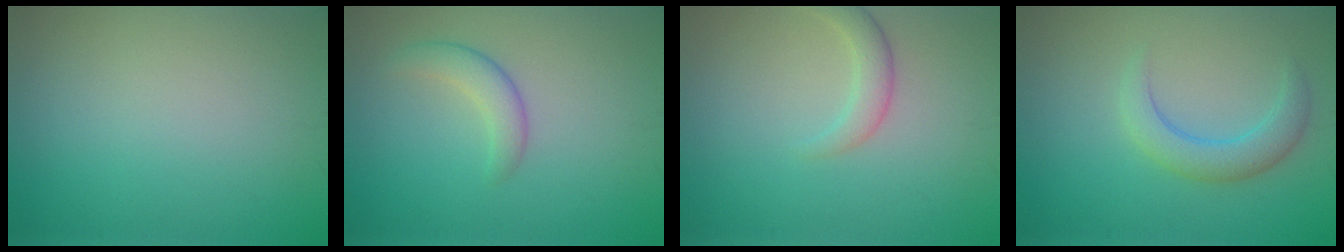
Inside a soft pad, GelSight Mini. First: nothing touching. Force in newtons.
{"total": 2.4, "press": 2.4, "slide": 0.1}
{"total": 2.0, "press": 2.0, "slide": 0.1}
{"total": 3.0, "press": 2.9, "slide": 0.2}